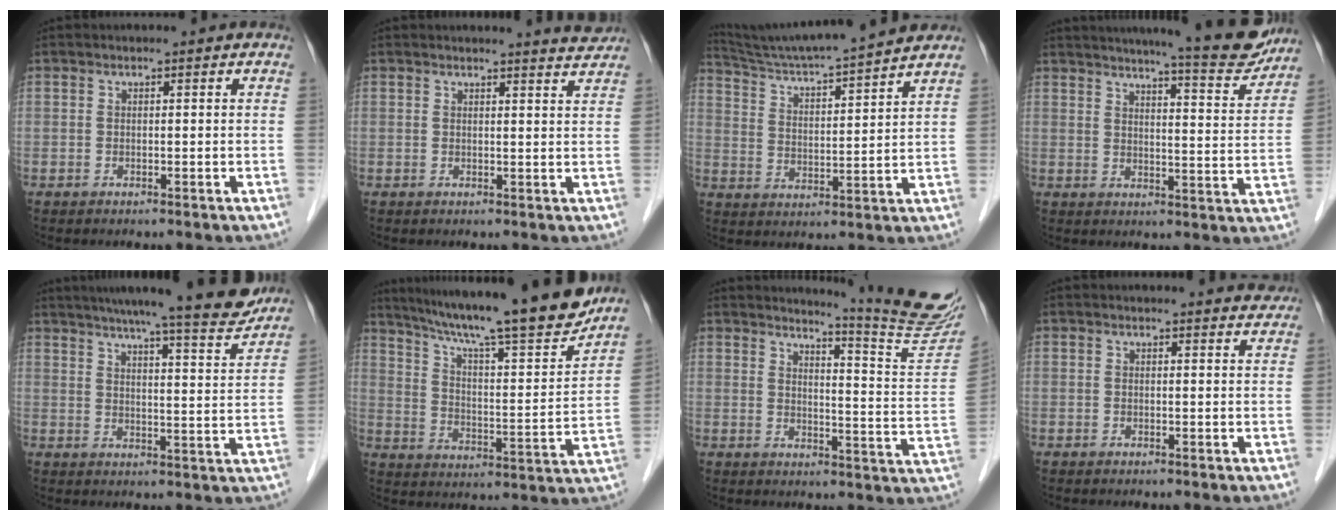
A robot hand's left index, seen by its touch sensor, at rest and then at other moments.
{"total": 3.2, "force": [3.2, -0.5, 0.1], "torque": [-0.007, -0.018, 0.027]}
{"total": 16.5, "force": [15.2, -1.2, 6.3], "torque": [-0.118, -0.001, 0.234]}
{"total": 15.4, "force": [13.9, 1.2, 6.7], "torque": [-0.092, -0.025, 0.169]}
{"total": 16.9, "force": [15.1, 0.6, 7.6], "torque": [-0.108, -0.020, 0.196]}
{"total": 22.8, "force": [19.3, 0.9, 12.0], "torque": [-0.200, -0.020, 0.285]}
{"total": 15.5, "force": [14.7, -1.9, 4.6], "torque": [-0.068, -0.110, 0.167]}
{"total": 4.2, "force": [4.2, 0.4, 0.3], "torque": [-0.003, -0.004, 0.031]}